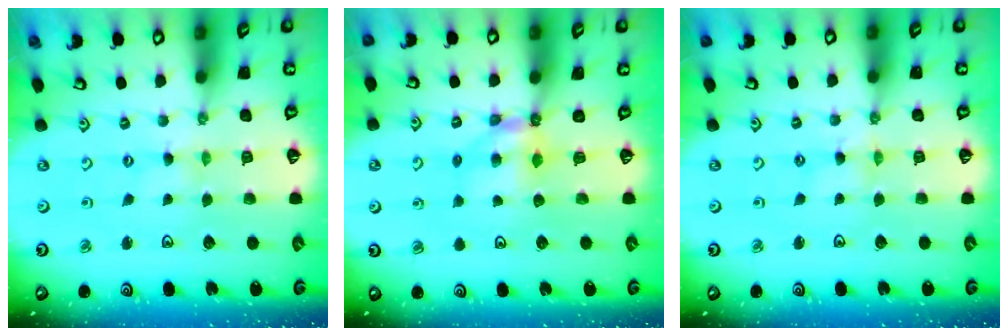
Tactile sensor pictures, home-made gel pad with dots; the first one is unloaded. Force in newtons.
{"total": 6.3, "press": 6.3, "slide": 0.6}
{"total": 1.0, "press": 0.9, "slide": 0.2}